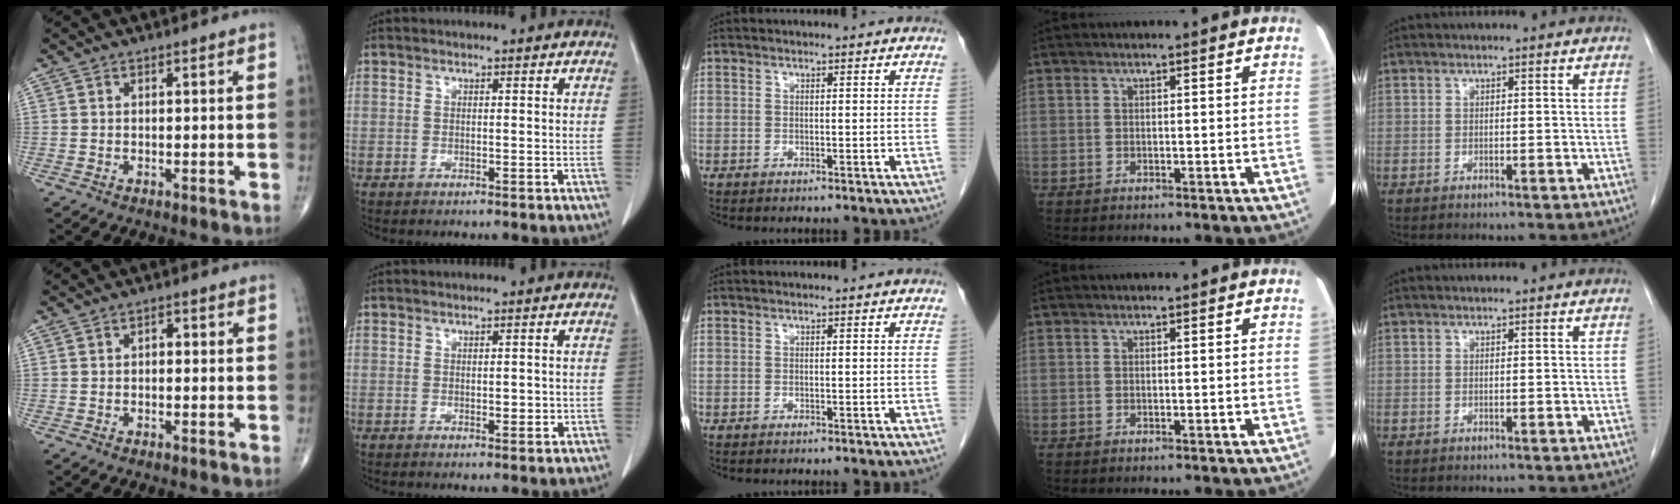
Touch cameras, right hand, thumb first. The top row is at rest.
{"thumb": {"total": 1.7, "force": [0.0, 1.1, 1.3], "torque": [-0.013, 0.006, -0.006]}, "index": {"total": 1.5, "force": [-0.1, 0.5, 1.4], "torque": [-0.019, -0.003, 0.004]}}